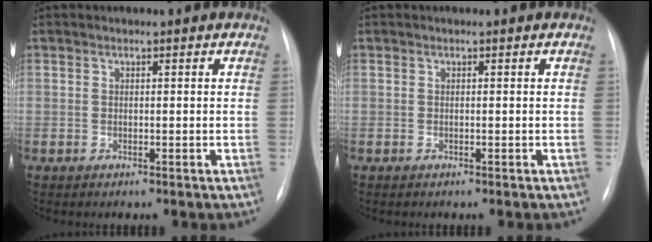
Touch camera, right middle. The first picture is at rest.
{"total": 0.0}